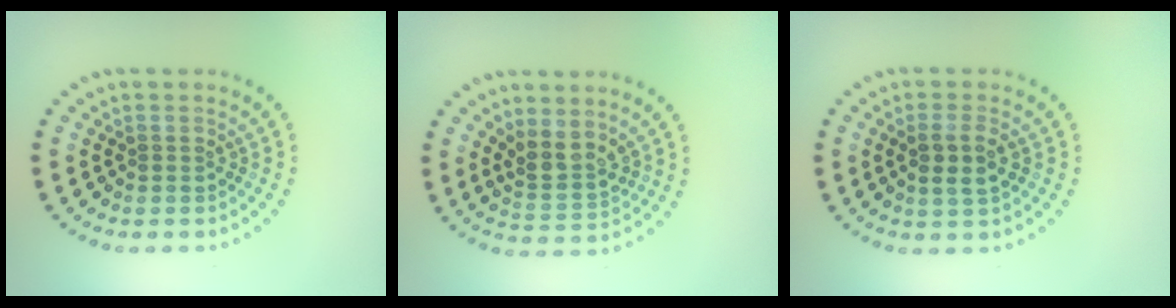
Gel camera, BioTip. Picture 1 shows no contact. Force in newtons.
{"total": 2.9, "press": 2.3, "slide": 1.8}
{"total": 2.3, "press": 2.2, "slide": 0.7}